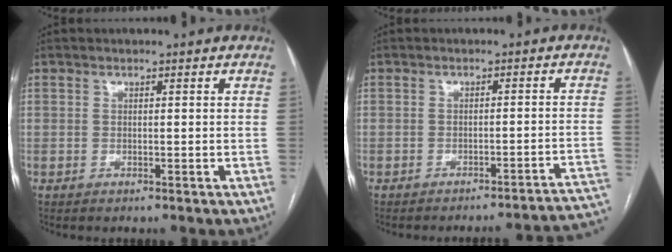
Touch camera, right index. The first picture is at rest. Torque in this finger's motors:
{"motor_torque": [0.95, -1.20, 0.20, 0.01]}